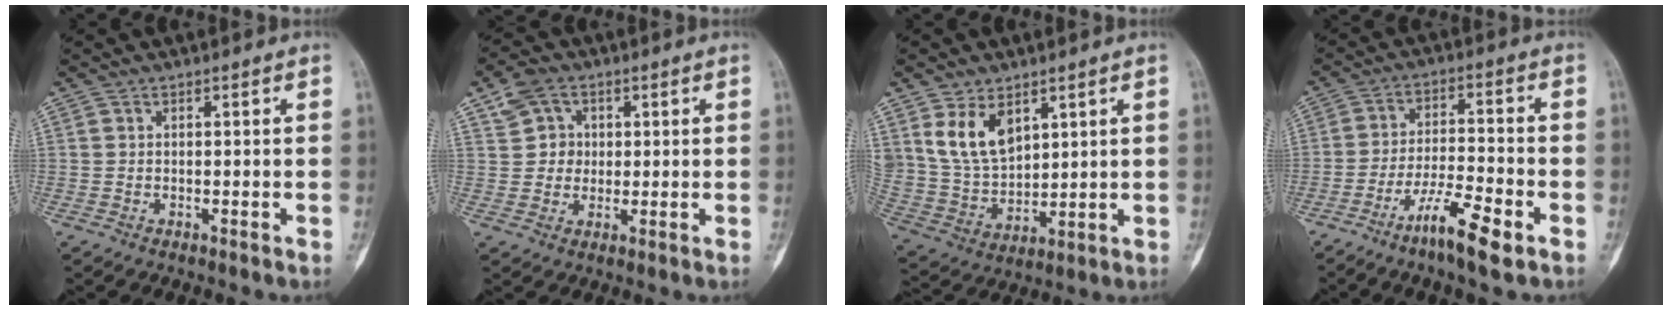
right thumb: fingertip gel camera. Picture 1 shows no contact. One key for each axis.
{"total": 6.4, "fx": 2.2, "fy": 5.6, "fz": 2.3, "tx": -0.015, "ty": 0.002, "tz": 0.038}
{"total": 11.4, "fx": 5.7, "fy": 7.1, "fz": 6.9, "tx": -0.108, "ty": -0.025, "tz": 0.131}
{"total": 9.9, "fx": -5.7, "fy": 1.7, "fz": 7.8, "tx": -0.148, "ty": 0.026, "tz": -0.102}